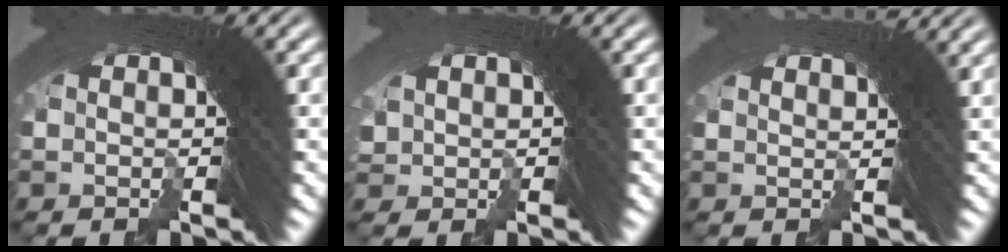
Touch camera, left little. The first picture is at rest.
{"total": 0.0}
{"total": 3.7, "force": [3.0, -0.8, 1.9], "torque": [-0.013, 0.015, 0.047]}